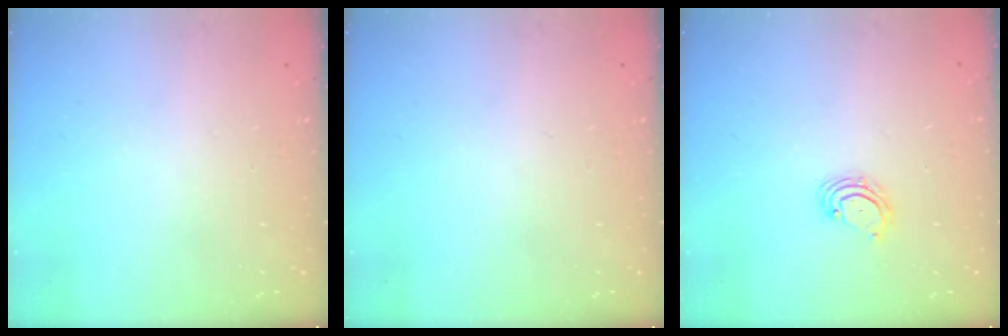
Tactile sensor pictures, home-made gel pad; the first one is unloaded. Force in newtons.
{"total": 0.0}
{"total": 4.2, "press": 4.2, "slide": 0.5}